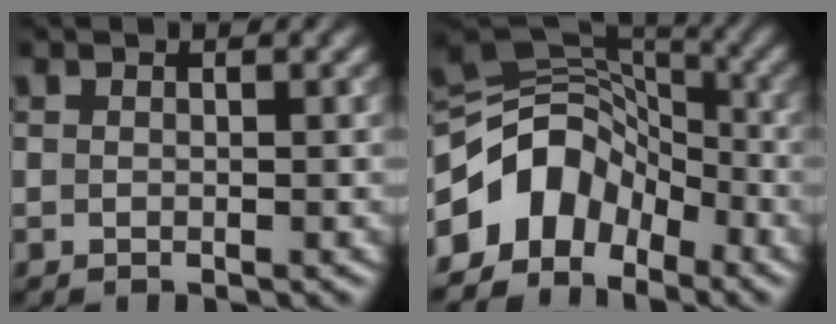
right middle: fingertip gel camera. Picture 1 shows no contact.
{"total": 8.3, "force": [-4.1, 6.0, 4.1], "torque": [-0.066, 0.015, -0.093]}